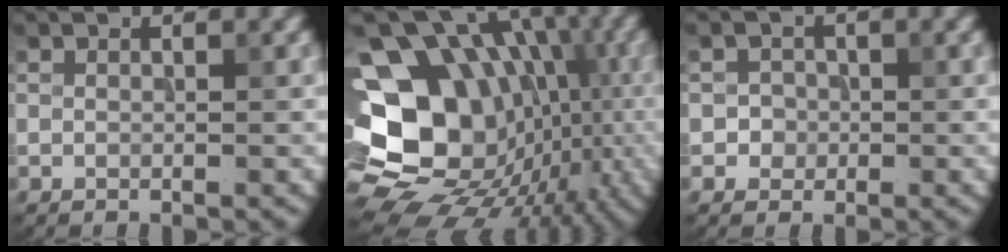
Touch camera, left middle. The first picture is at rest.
{"total": 16.9, "force": [-1.6, 13.0, 10.6], "torque": [-0.152, 0.028, -0.019]}
{"total": 1.6, "force": [-0.3, 1.5, 0.3], "torque": [0.012, -0.001, -0.007]}